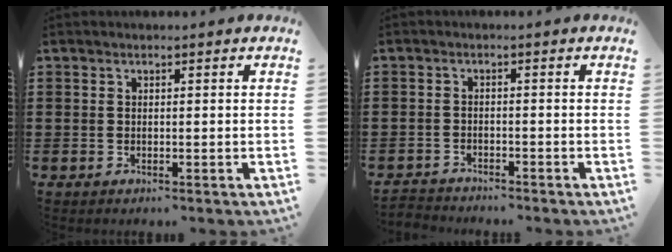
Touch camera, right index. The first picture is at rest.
{"total": 2.1, "force": [-2.1, 0.2, -0.2], "torque": [-0.002, 0.000, -0.047]}